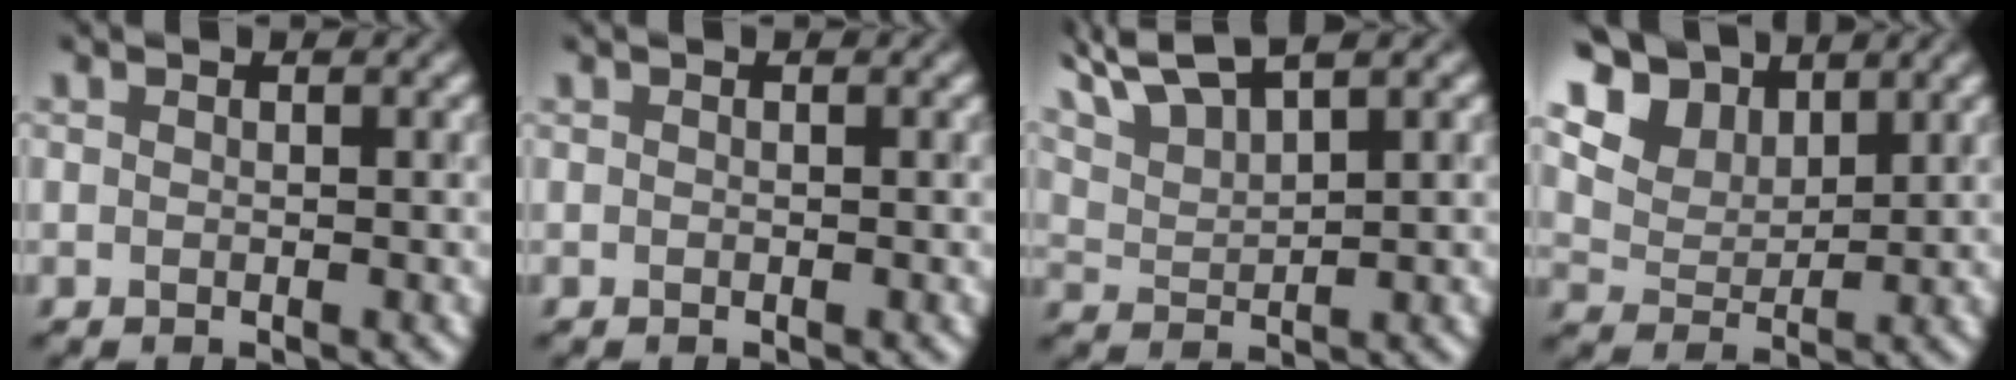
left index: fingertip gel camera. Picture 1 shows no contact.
{"total": 0.0}
{"total": 6.0, "force": [5.2, 0.9, 2.9], "torque": [-0.065, 0.022, 0.093]}
{"total": 7.3, "force": [5.7, 3.5, 2.9], "torque": [-0.081, -0.001, 0.103]}